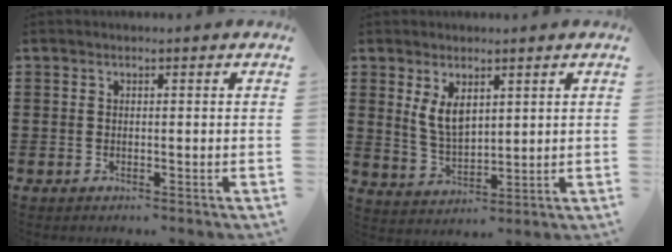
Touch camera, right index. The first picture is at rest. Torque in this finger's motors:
{"motor_torque": [0.37, 0.09, 0.22, 0.08]}